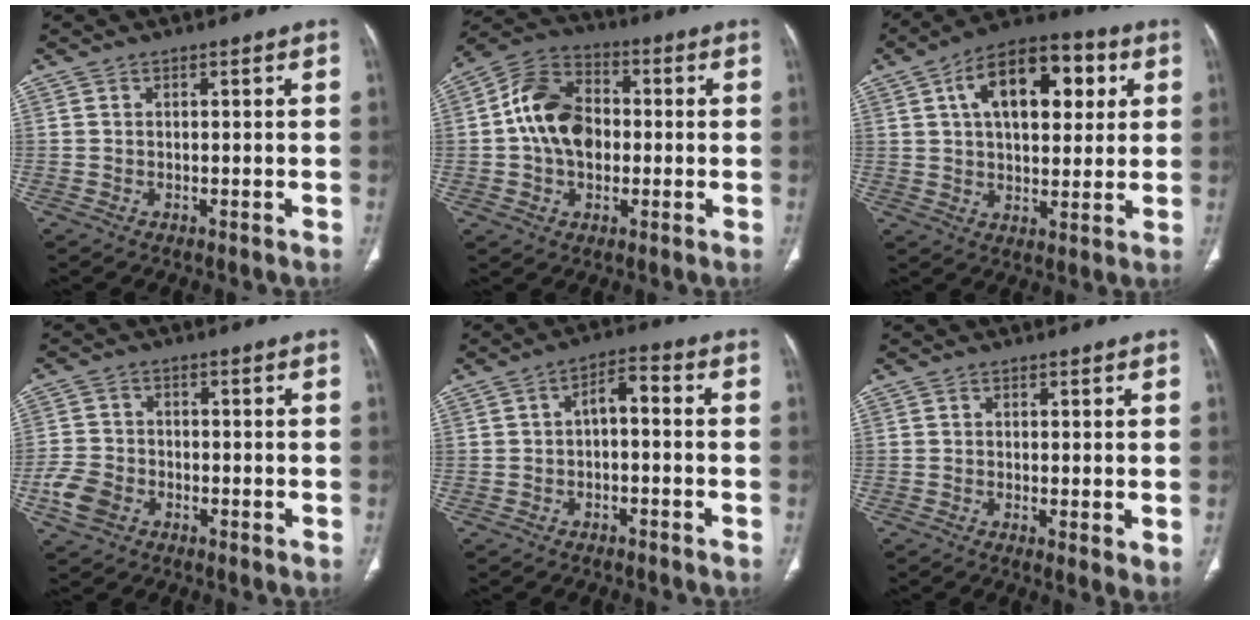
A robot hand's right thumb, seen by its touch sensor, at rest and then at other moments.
{"total": 13.4, "force": [-0.1, 9.5, 9.4], "torque": [-0.150, 0.028, -0.009]}
{"total": 17.5, "force": [5.5, 9.6, 13.7], "torque": [-0.177, 0.011, 0.081]}
{"total": 5.9, "force": [-2.5, 4.4, 3.1], "torque": [-0.060, 0.013, -0.047]}
{"total": 4.5, "force": [-0.8, 2.3, 3.8], "torque": [-0.055, 0.031, -0.019]}
{"total": 5.6, "force": [-0.6, 1.5, 5.4], "torque": [-0.085, -0.021, -0.010]}